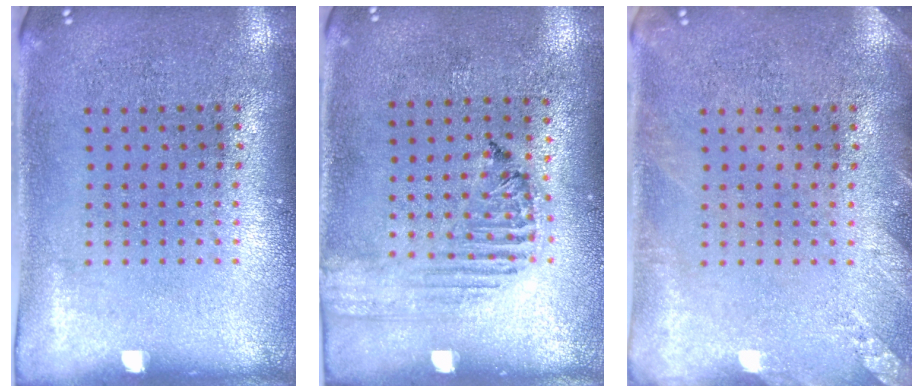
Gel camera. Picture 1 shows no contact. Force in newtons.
{"total": 1.5, "press": 1.5, "slide": 0.3}
{"total": 1.6, "press": 1.6, "slide": 0.2}